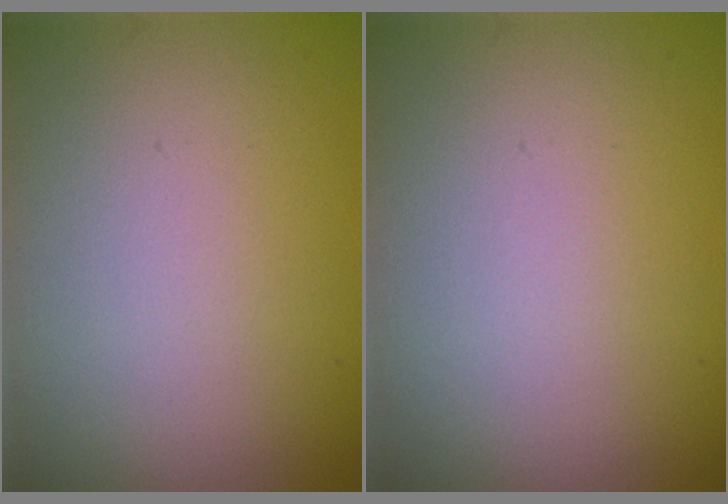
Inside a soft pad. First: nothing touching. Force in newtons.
{"total": 0.0}